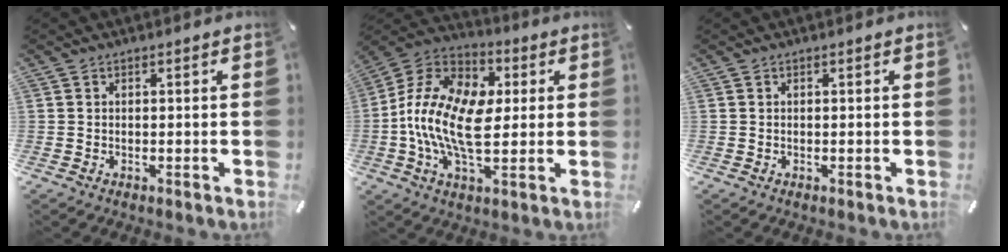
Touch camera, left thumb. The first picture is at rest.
{"total": 16.7, "force": [-1.0, 10.0, 13.3], "torque": [-0.308, -0.002, -0.026]}
{"total": 0.0}